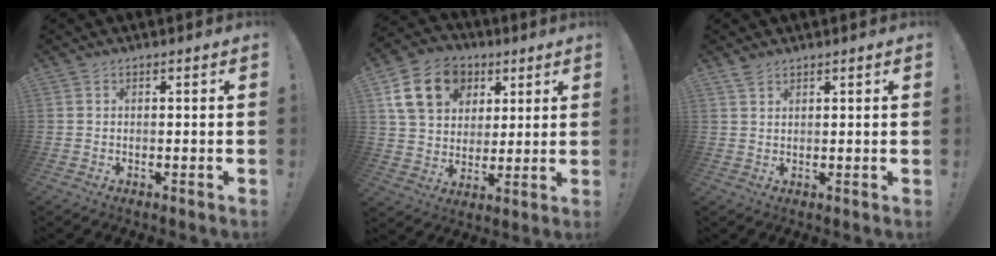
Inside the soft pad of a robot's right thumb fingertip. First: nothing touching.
{"total": 18.1, "force": [7.1, 14.1, 8.8], "torque": [-0.128, -0.017, 0.145]}
{"total": 2.2, "force": [1.8, 0.7, 1.1], "torque": [-0.018, -0.007, 0.032]}